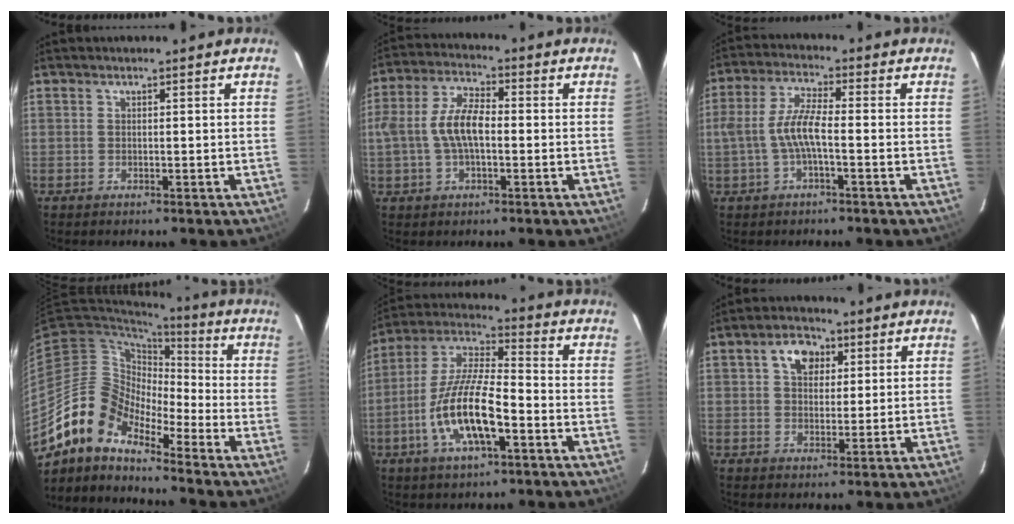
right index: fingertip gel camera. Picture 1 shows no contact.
{"total": 9.1, "force": [-1.0, 4.4, 7.9], "torque": [-0.161, 0.015, -0.017]}
{"total": 7.2, "force": [-1.6, 1.7, 6.9], "torque": [-0.145, 0.008, -0.029]}
{"total": 12.8, "force": [-10.7, 5.2, 4.6], "torque": [-0.076, 0.016, -0.219]}
{"total": 15.1, "force": [-5.5, 4.5, 13.3], "torque": [-0.274, -0.006, -0.107]}
{"total": 5.9, "force": [2.2, 4.2, 3.5], "torque": [-0.054, 0.021, 0.038]}